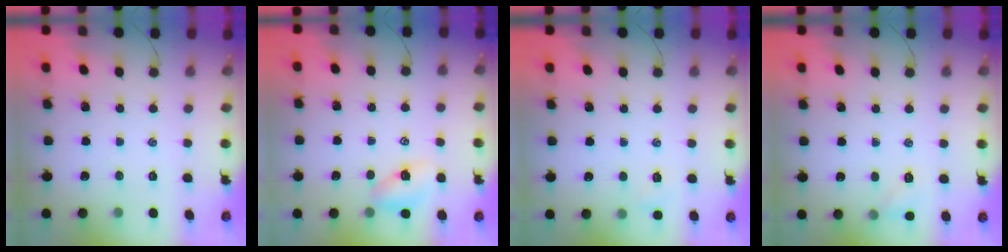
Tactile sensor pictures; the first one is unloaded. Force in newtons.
{"total": 5.5, "press": 5.4, "slide": 1.1}
{"total": 4.5, "press": 4.4, "slide": 1.0}
{"total": 5.2, "press": 5.0, "slide": 1.5}